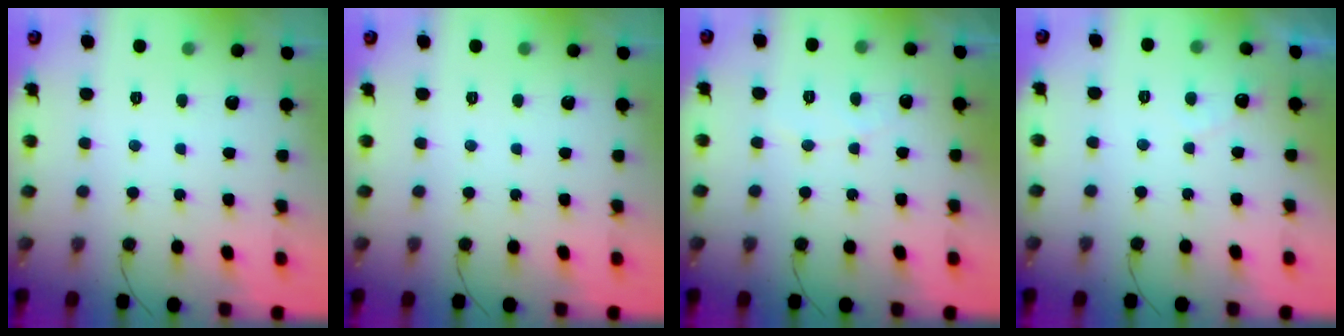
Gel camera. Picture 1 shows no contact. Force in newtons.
{"total": 0.0}
{"total": 3.2, "press": 3.1, "slide": 0.3}
{"total": 3.0, "press": 3.0, "slide": 0.1}